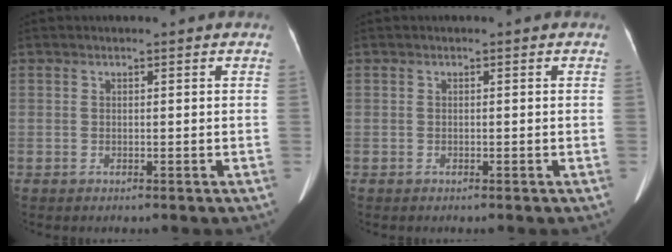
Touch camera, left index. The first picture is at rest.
{"total": 0.0}